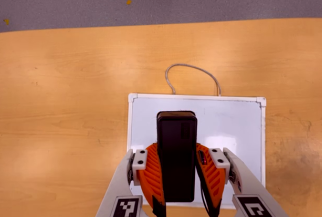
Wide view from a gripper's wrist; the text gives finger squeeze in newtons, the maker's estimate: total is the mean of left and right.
{"total": 8.1, "left": 6.4, "right": 9.7}